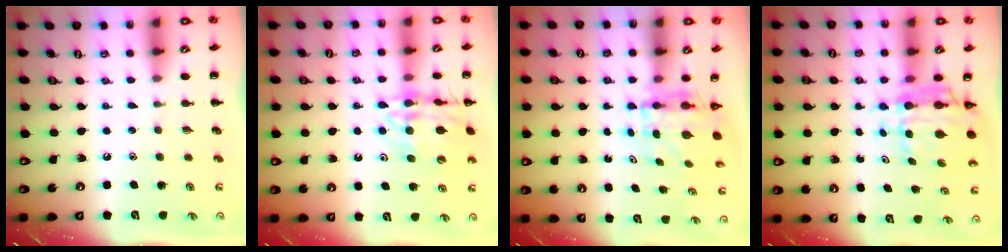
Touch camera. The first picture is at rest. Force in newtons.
{"total": 15.8, "press": 15.6, "slide": 2.2}
{"total": 5.9, "press": 5.8, "slide": 0.8}
{"total": 7.4, "press": 6.8, "slide": 2.7}